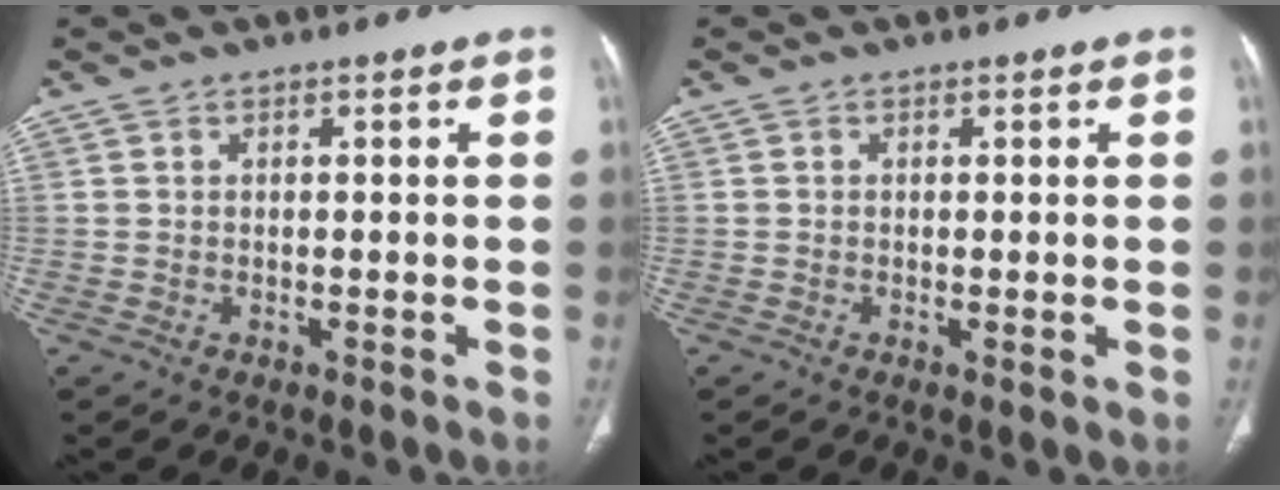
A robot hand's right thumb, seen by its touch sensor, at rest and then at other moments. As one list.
[{"total": 0.7, "force": [0.0, 0.2, 0.7], "torque": [-0.016, -0.004, -0.002]}]